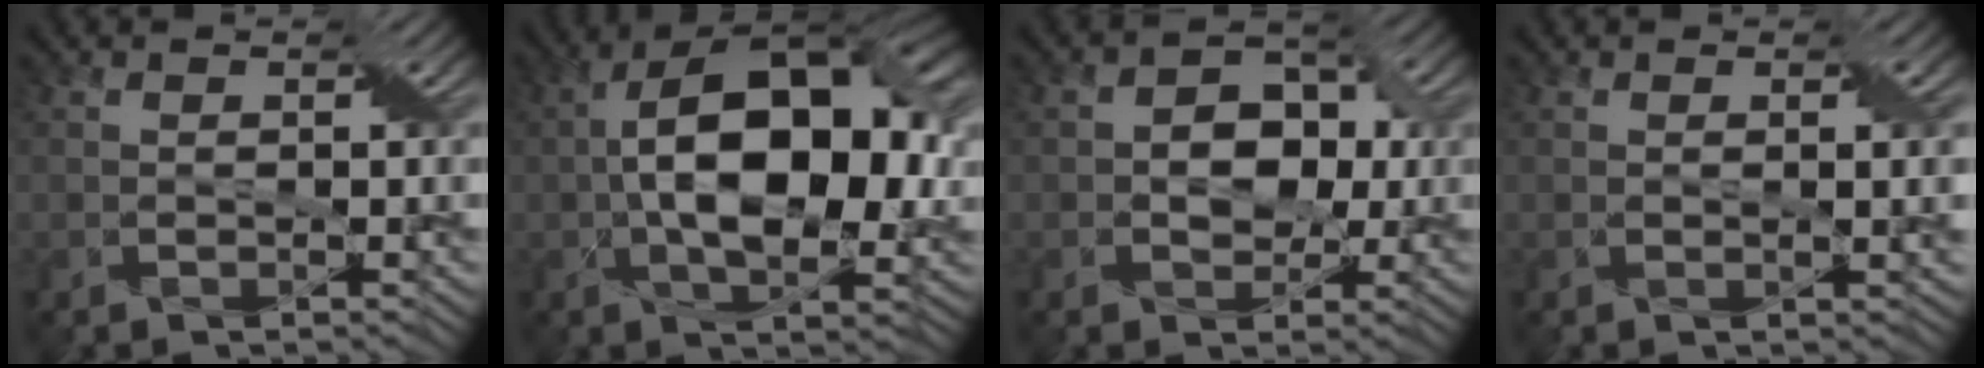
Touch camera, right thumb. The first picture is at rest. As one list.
[{"total": 15.3, "force": [0.7, 8.5, 12.8], "torque": [-0.203, 0.011, 0.011]}, {"total": 4.7, "force": [0.2, 3.6, 2.9], "torque": [-0.037, 0.007, -0.004]}, {"total": 1.9, "force": [0.5, 0.1, 1.8], "torque": [-0.026, 0.003, 0.008]}]